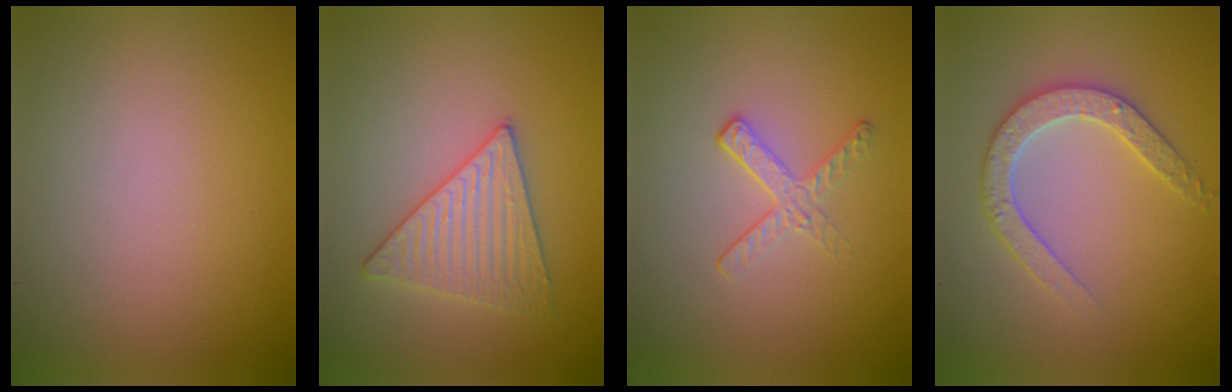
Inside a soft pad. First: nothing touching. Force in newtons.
{"total": 3.5, "press": 3.4, "slide": 0.6}
{"total": 1.9, "press": 1.1, "slide": 1.6}
{"total": 3.0, "press": 2.9, "slide": 0.6}